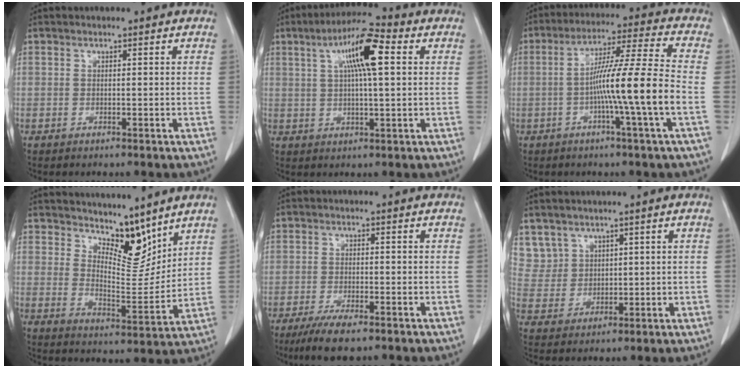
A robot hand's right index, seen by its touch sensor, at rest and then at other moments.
{"total": 10.1, "force": [3.0, 1.5, 9.5], "torque": [-0.168, 0.021, 0.047]}
{"total": 12.4, "force": [-2.8, -1.9, 11.9], "torque": [-0.205, 0.002, -0.055]}
{"total": 8.2, "force": [6.9, 2.6, 3.7], "torque": [-0.056, -0.010, 0.127]}
{"total": 6.5, "force": [-4.6, 1.2, 4.4], "torque": [-0.076, -0.015, -0.075]}
{"total": 6.0, "force": [3.9, 4.5, -0.2], "torque": [0.014, 0.008, 0.090]}